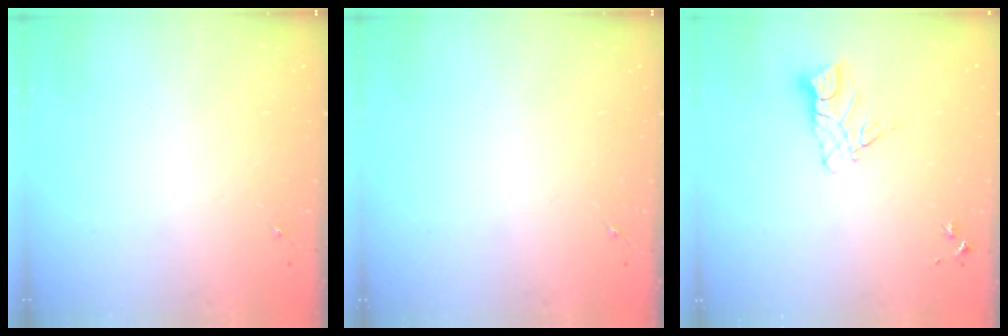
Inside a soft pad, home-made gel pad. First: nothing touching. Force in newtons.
{"total": 0.0}
{"total": 8.6, "press": 8.5, "slide": 0.9}